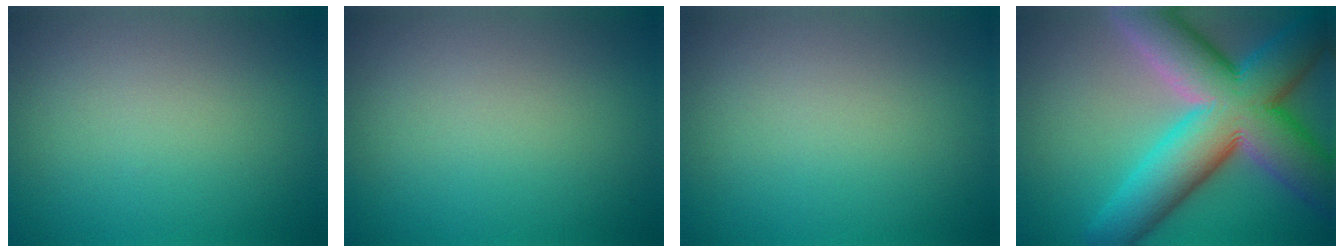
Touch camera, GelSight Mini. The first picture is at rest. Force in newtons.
{"total": 0.0}
{"total": 0.0}
{"total": 15.1, "press": 15.1, "slide": 1.0}